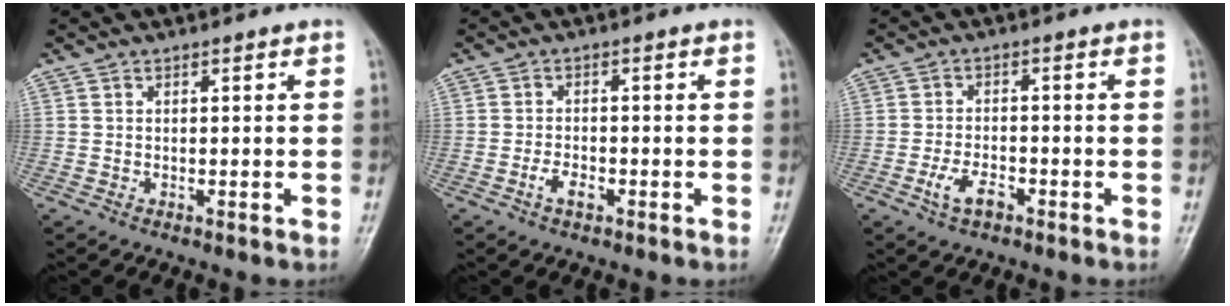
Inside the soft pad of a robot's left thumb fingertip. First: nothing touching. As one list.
[{"total": 2.8, "force": [-1.4, 1.5, 1.9], "torque": [-0.035, 0.009, -0.025]}, {"total": 4.4, "force": [-2.3, 2.3, 3.0], "torque": [-0.058, 0.013, -0.041]}]